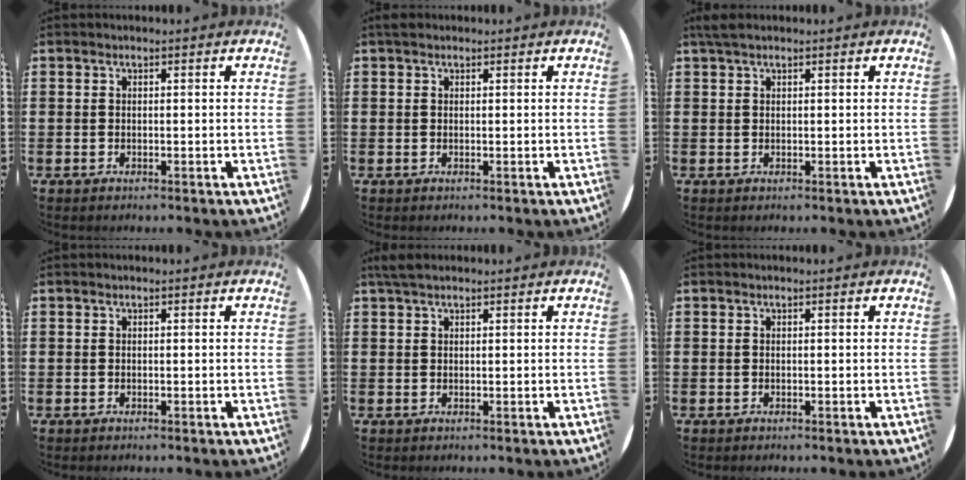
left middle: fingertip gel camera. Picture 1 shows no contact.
{"total": 0.6, "force": [0.4, 0.3, 0.2], "torque": [-0.003, 0.004, 0.008]}
{"total": 1.2, "force": [1.0, 0.3, 0.7], "torque": [-0.015, 0.005, 0.017]}
{"total": 0.0}
{"total": 1.6, "force": [1.3, 0.4, 0.9], "torque": [-0.019, 0.005, 0.024]}
{"total": 0.0}